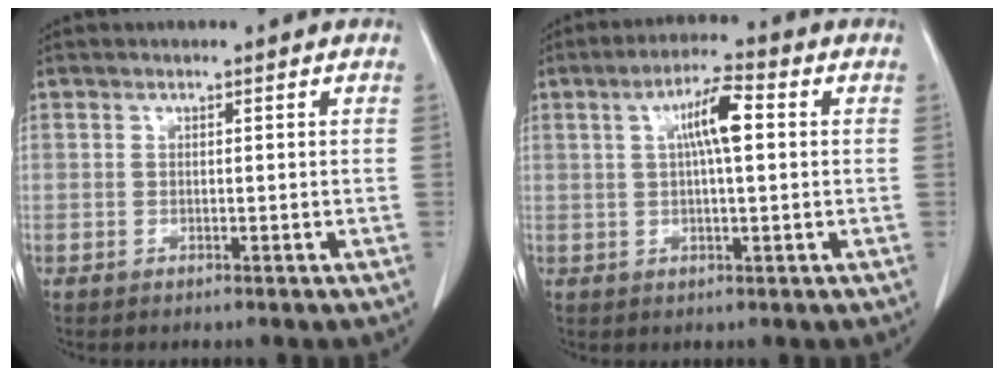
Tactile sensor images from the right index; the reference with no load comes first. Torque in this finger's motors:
{"motor_torque": [0.95, 0.04, 0.46, 0.13]}